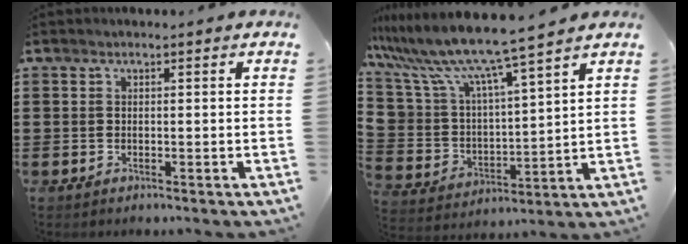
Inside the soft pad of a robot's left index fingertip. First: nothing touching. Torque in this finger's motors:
{"motor_torque": [2.14, 0.00, 1.05, 0.21]}